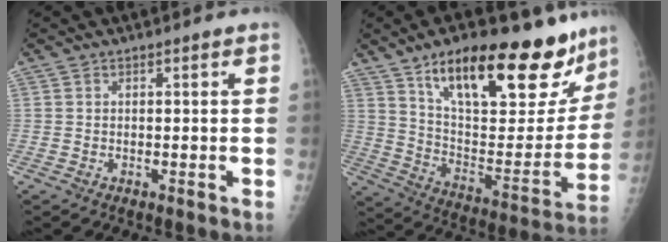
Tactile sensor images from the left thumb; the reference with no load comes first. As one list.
[{"total": 28.5, "force": [18.9, 10.1, 18.8], "torque": [-0.234, -0.059, 0.297]}]